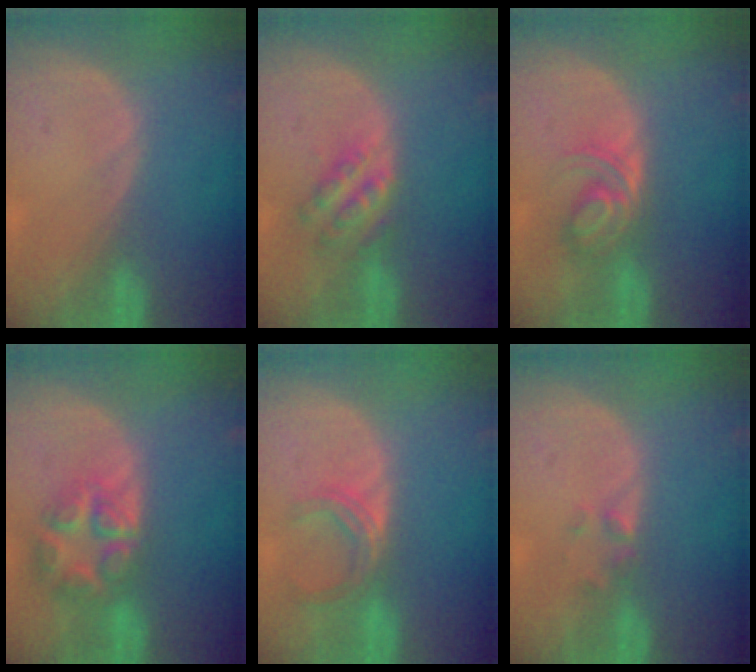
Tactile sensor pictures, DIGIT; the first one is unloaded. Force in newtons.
{"total": 5.5, "press": 5.0, "slide": 2.4}
{"total": 5.7, "press": 5.2, "slide": 2.4}
{"total": 8.1, "press": 7.0, "slide": 4.0}
{"total": 5.0, "press": 4.5, "slide": 2.2}
{"total": 1.6, "press": 1.4, "slide": 0.9}